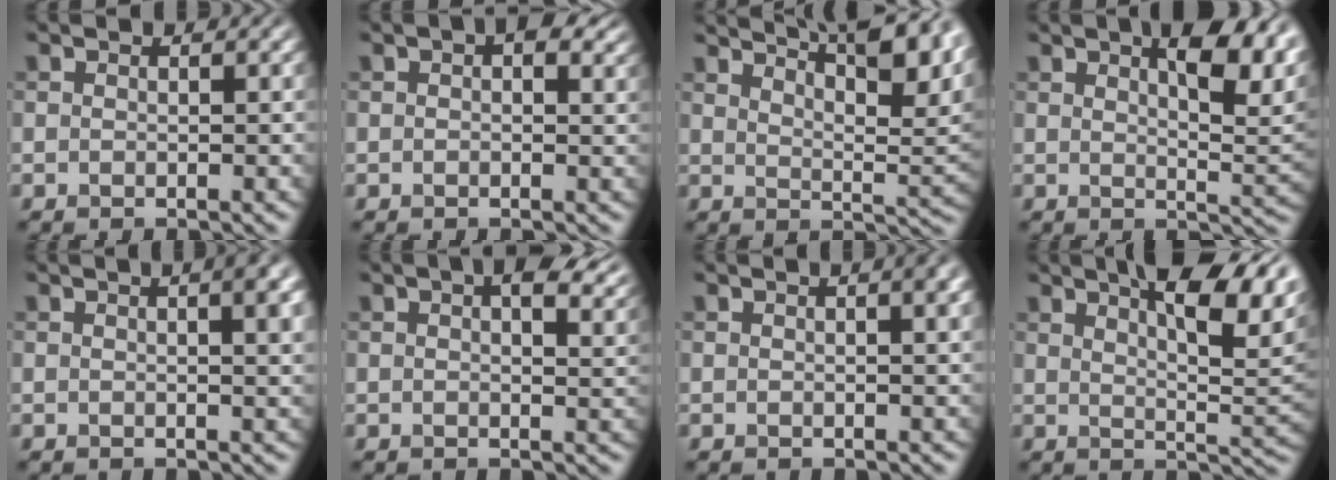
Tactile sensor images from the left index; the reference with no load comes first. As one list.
[{"total": 3.7, "force": [1.8, 1.7, 2.8], "torque": [-0.026, 0.003, 0.020]}, {"total": 14.1, "force": [10.2, 4.0, 8.9], "torque": [-0.088, 0.037, 0.112]}, {"total": 8.8, "force": [4.2, 3.1, 7.1], "torque": [-0.091, 0.004, 0.069]}, {"total": 5.9, "force": [2.2, 2.3, 5.0], "torque": [-0.031, 0.023, 0.011]}, {"total": 6.0, "force": [3.4, 2.4, 4.4], "torque": [-0.046, 0.013, 0.038]}, {"total": 4.4, "force": [1.8, 1.8, 3.6], "torque": [-0.026, 0.014, 0.009]}, {"total": 10.1, "force": [5.3, 2.9, 8.1], "torque": [-0.104, 0.016, 0.084]}]